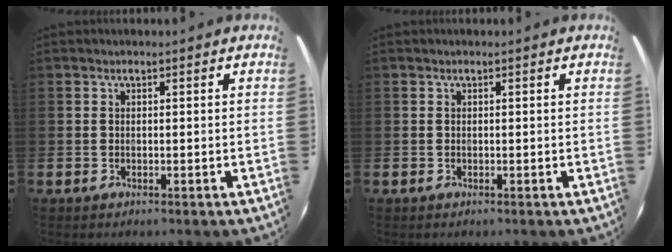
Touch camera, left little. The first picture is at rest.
{"total": 0.0}